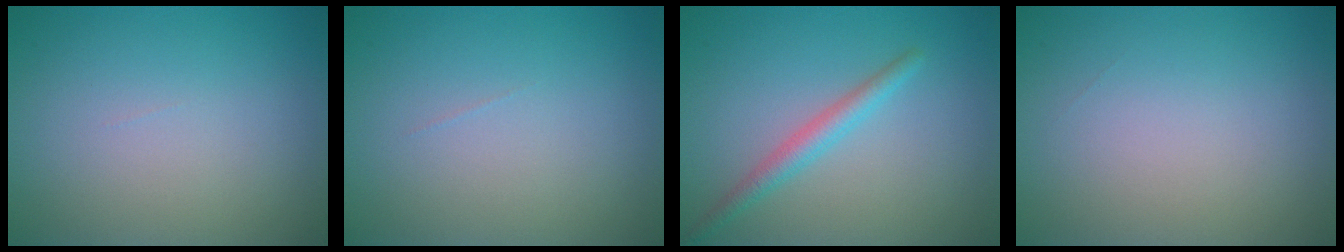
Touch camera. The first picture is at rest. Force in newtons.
{"total": 0.0}
{"total": 2.1, "press": 2.1, "slide": 0.0}
{"total": 0.0}